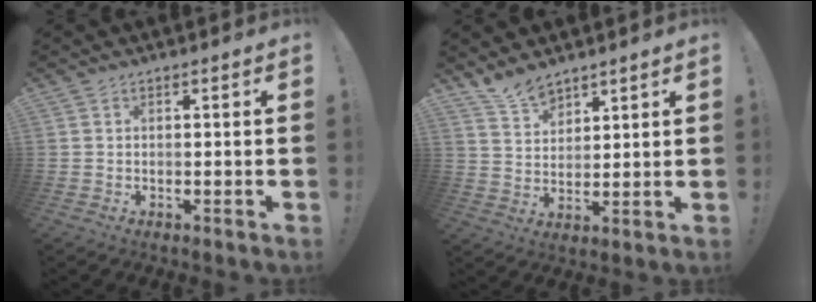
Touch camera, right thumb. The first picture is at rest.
{"total": 7.9, "force": [6.8, 3.3, 2.4], "torque": [-0.047, -0.042, 0.130]}